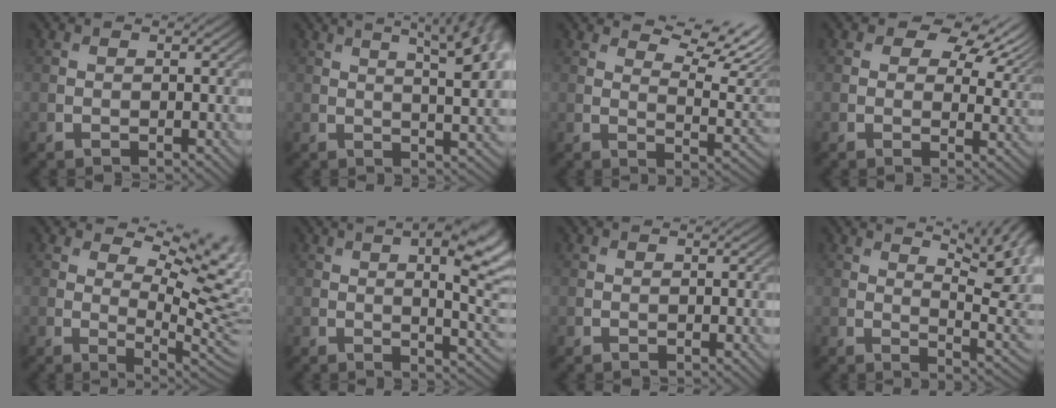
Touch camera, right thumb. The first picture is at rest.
{"total": 13.1, "force": [5.0, 4.3, 11.3], "torque": [-0.144, 0.038, 0.060]}
{"total": 10.6, "force": [7.8, 3.1, 6.4], "torque": [-0.106, 0.008, 0.105]}
{"total": 7.8, "force": [4.7, 4.4, 4.5], "torque": [-0.057, -0.003, 0.066]}
{"total": 11.5, "force": [6.0, 4.7, 8.7], "torque": [-0.145, -0.001, 0.085]}
{"total": 10.0, "force": [2.9, 2.9, 9.1], "torque": [-0.128, 0.014, 0.043]}
{"total": 0.0}
{"total": 12.0, "force": [5.5, 3.6, 10.0], "torque": [-0.148, 0.017, 0.084]}